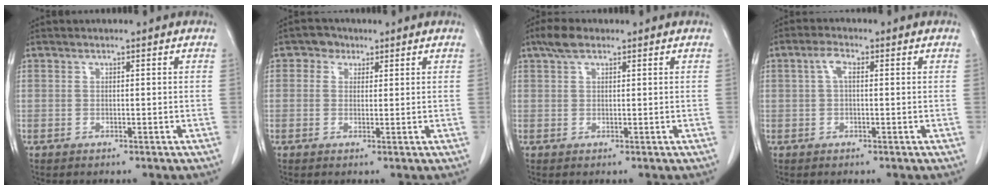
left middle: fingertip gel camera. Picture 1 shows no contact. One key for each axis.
{"total": 2.4, "fx": 1.3, "fy": 2.0, "fz": 0.7, "tx": -0.011, "ty": 0.004, "tz": 0.015}
{"total": 3.0, "fx": 2.0, "fy": 1.2, "fz": 1.8, "tx": -0.040, "ty": 0.014, "tz": 0.038}
{"total": 2.5, "fx": 0.4, "fy": 1.0, "fz": 2.2, "tx": -0.045, "ty": 0.010, "tz": 0.009}